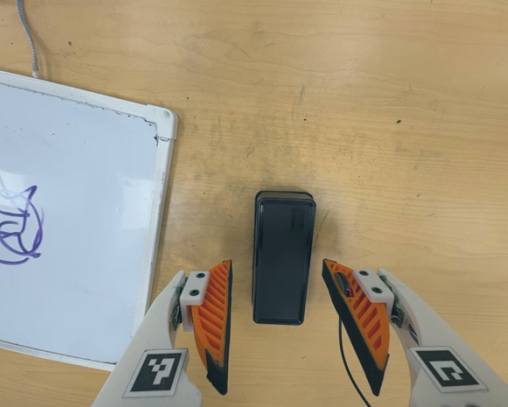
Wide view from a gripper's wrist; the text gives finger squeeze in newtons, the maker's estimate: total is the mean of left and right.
{"total": 0.0}